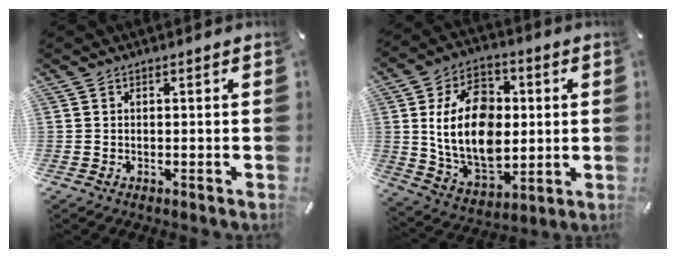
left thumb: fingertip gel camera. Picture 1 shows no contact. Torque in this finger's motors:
{"motor_torque": [0.94, 1.02, 1.60, -1.17, 0.69]}